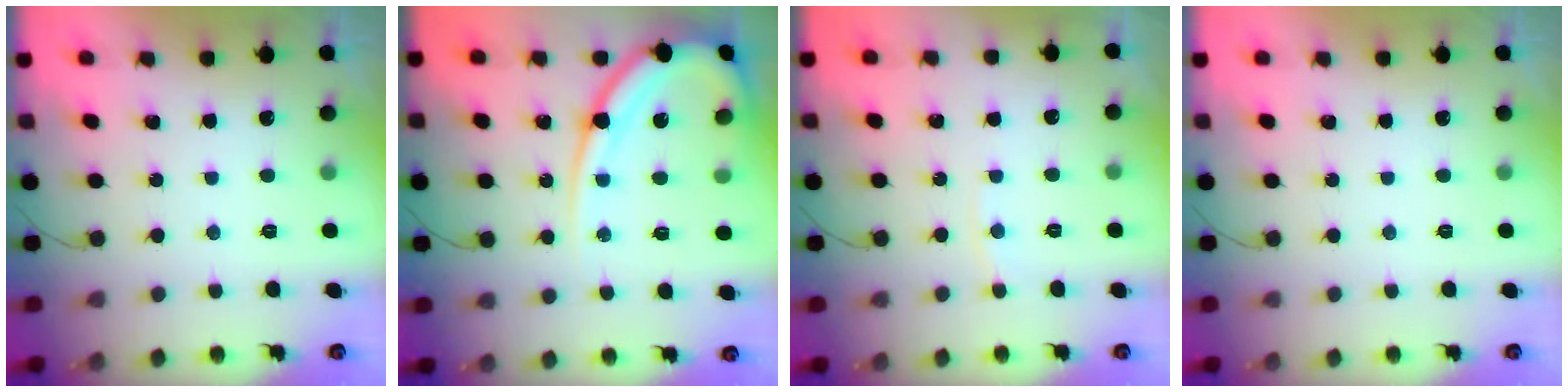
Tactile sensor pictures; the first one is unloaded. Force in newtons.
{"total": 14.4, "press": 14.3, "slide": 1.1}
{"total": 2.2, "press": 2.2, "slide": 0.3}
{"total": 0.0}